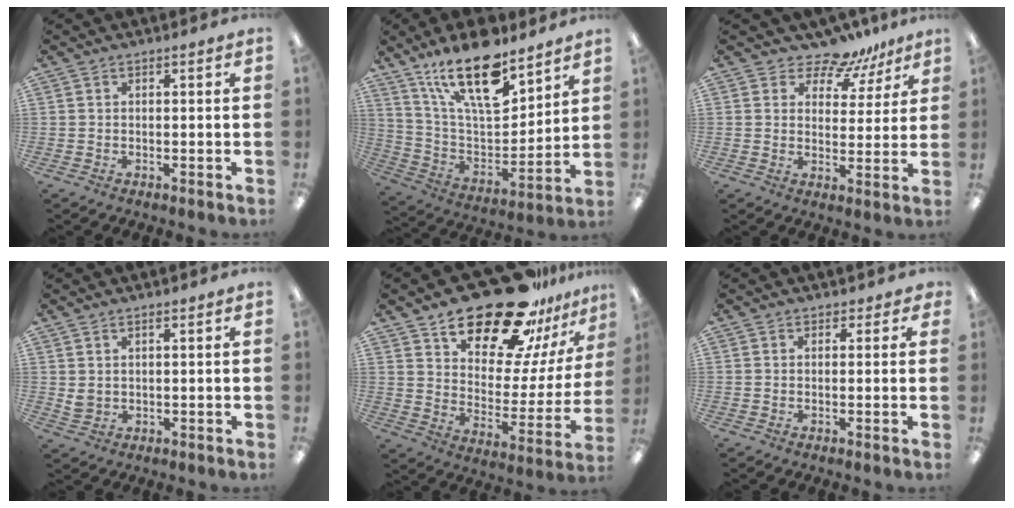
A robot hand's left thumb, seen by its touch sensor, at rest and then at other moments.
{"total": 21.6, "force": [14.4, 8.3, 13.9], "torque": [-0.251, -0.082, 0.247]}
{"total": 8.1, "force": [6.8, 3.9, 1.8], "torque": [-0.030, -0.052, 0.123]}
{"total": 2.4, "force": [1.3, 1.6, 1.2], "torque": [-0.028, 0.001, 0.024]}
{"total": 24.6, "force": [18.6, 10.6, 12.0], "torque": [-0.176, -0.122, 0.321]}
{"total": 1.5, "force": [0.6, 1.3, 0.5], "torque": [-0.001, 0.000, 0.010]}